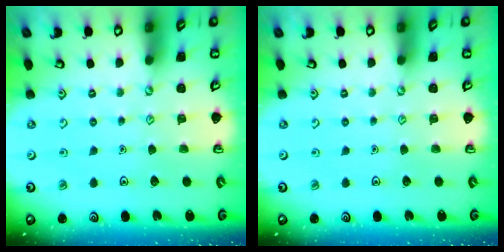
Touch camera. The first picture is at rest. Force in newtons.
{"total": 0.0}